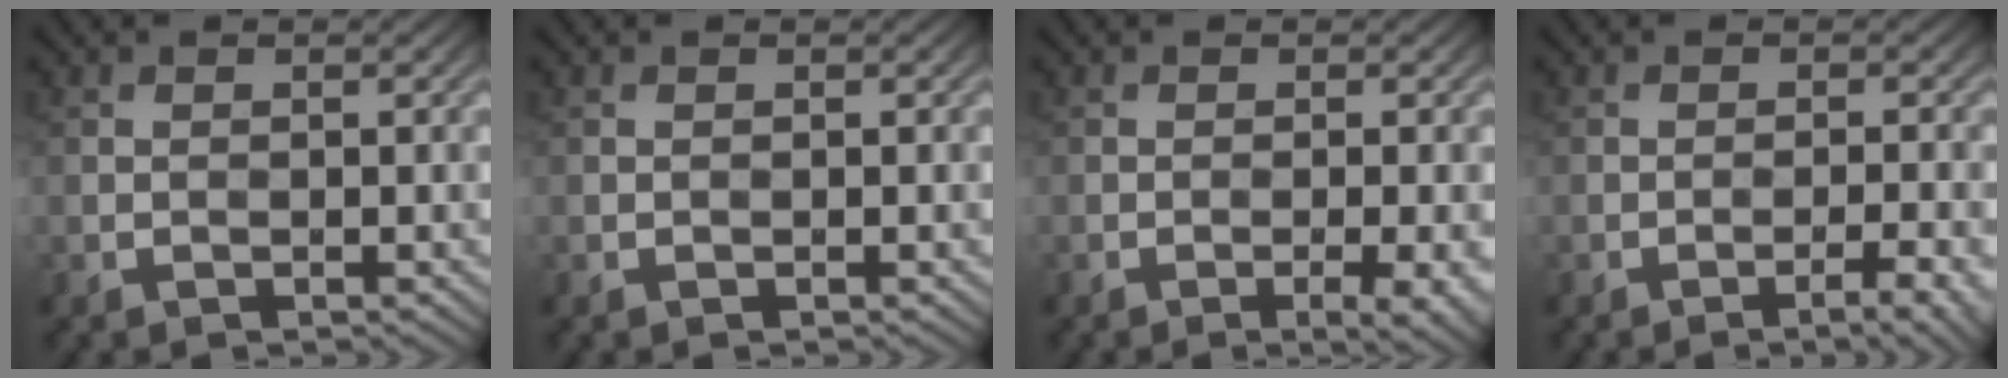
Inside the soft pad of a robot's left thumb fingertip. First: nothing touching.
{"total": 0.0}
{"total": 3.5, "force": [-1.5, 0.7, 3.2], "torque": [-0.047, 0.003, -0.021]}
{"total": 3.6, "force": [-2.0, 0.5, 2.9], "torque": [-0.042, 0.010, -0.033]}